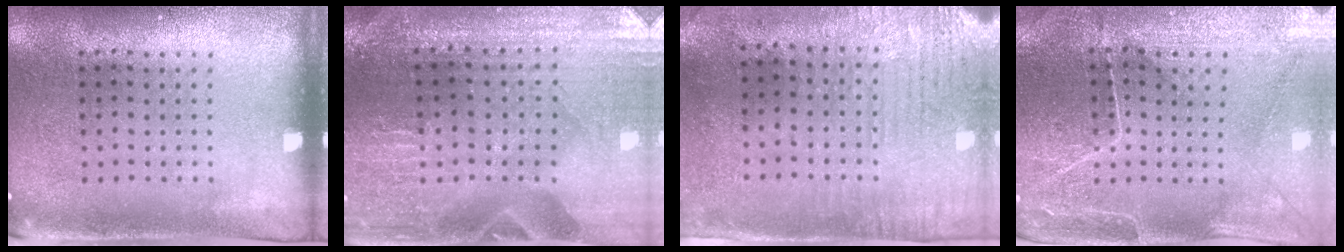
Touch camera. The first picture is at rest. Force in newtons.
{"total": 1.2, "press": 1.2, "slide": 0.0}
{"total": 3.0, "press": 2.4, "slide": 1.8}
{"total": 0.8, "press": 0.7, "slide": 0.4}